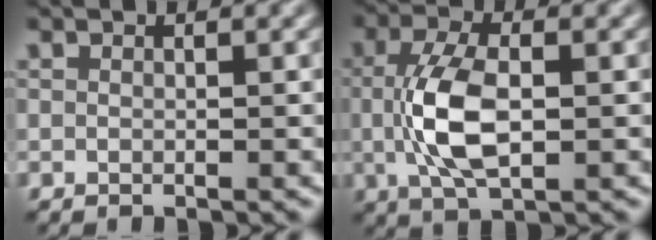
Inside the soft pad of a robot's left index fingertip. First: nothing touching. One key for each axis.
{"total": 6.1, "fx": -0.3, "fy": 2.7, "fz": 5.5, "tx": -0.119, "ty": 0.001, "tz": -0.005}